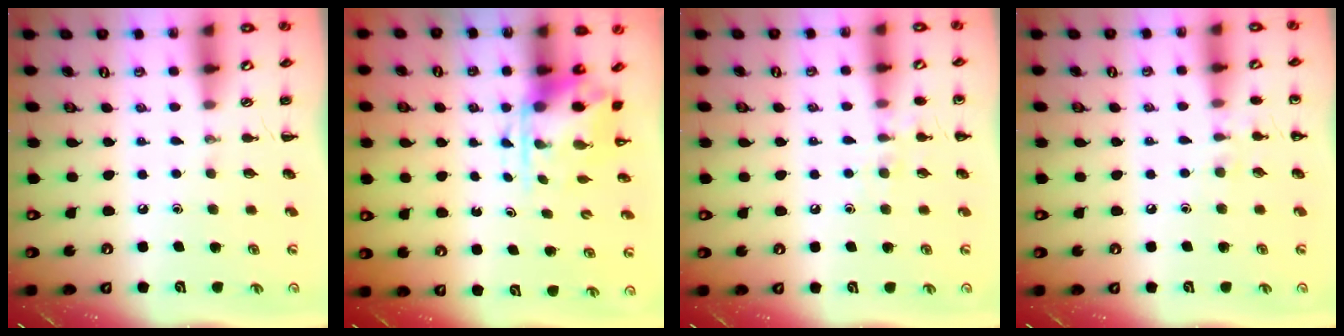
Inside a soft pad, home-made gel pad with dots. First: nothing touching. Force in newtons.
{"total": 3.9, "press": 3.8, "slide": 0.9}
{"total": 6.5, "press": 6.4, "slide": 1.3}
{"total": 6.2, "press": 6.0, "slide": 1.9}